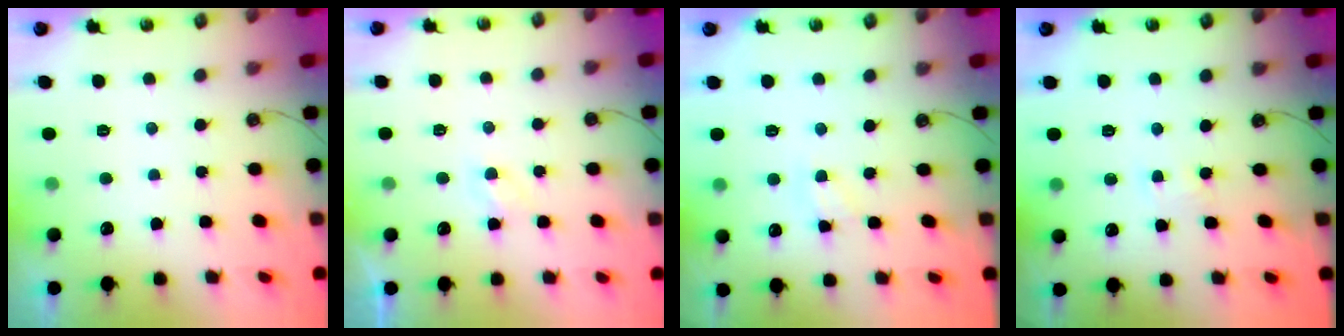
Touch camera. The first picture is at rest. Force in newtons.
{"total": 2.3, "press": 2.3, "slide": 0.4}
{"total": 3.5, "press": 3.5, "slide": 0.4}
{"total": 2.8, "press": 2.8, "slide": 0.3}